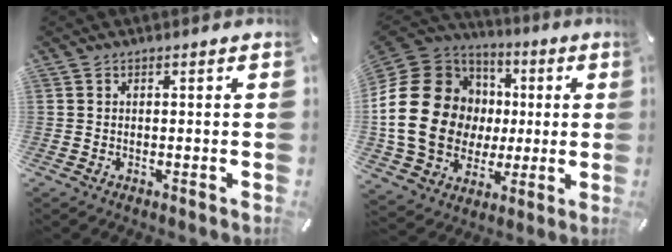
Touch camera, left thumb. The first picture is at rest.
{"total": 25.1, "force": [0.3, 21.0, 13.6], "torque": [-0.279, 0.005, 0.036]}